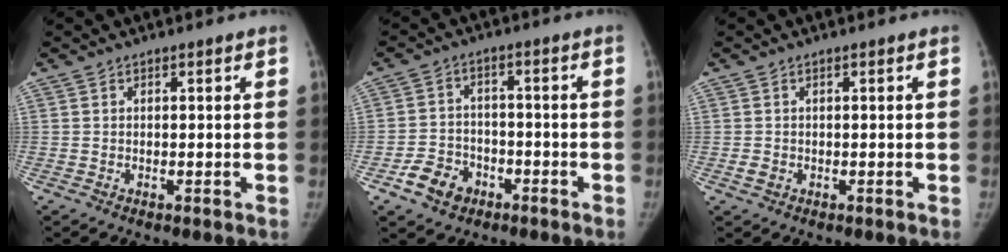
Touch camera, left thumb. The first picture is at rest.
{"total": 7.1, "force": [-3.9, 5.3, 2.6], "torque": [-0.029, 0.023, -0.064]}
{"total": 1.3, "force": [-0.3, 1.1, 0.7], "torque": [-0.010, 0.000, -0.003]}